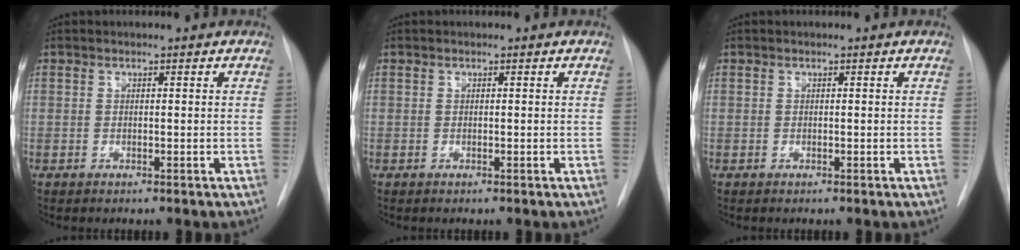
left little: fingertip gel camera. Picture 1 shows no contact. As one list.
[{"total": 0.0}, {"total": 0.0}]